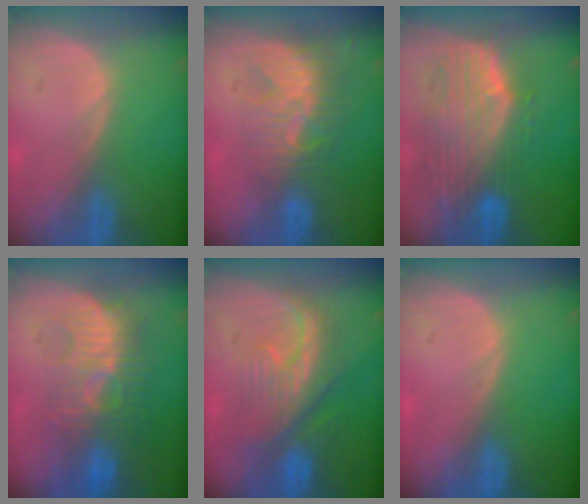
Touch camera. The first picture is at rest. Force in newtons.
{"total": 8.9, "press": 7.6, "slide": 4.6}
{"total": 10.6, "press": 9.0, "slide": 5.5}
{"total": 9.4, "press": 8.9, "slide": 2.9}
{"total": 8.1, "press": 8.1, "slide": 1.0}
{"total": 0.0}